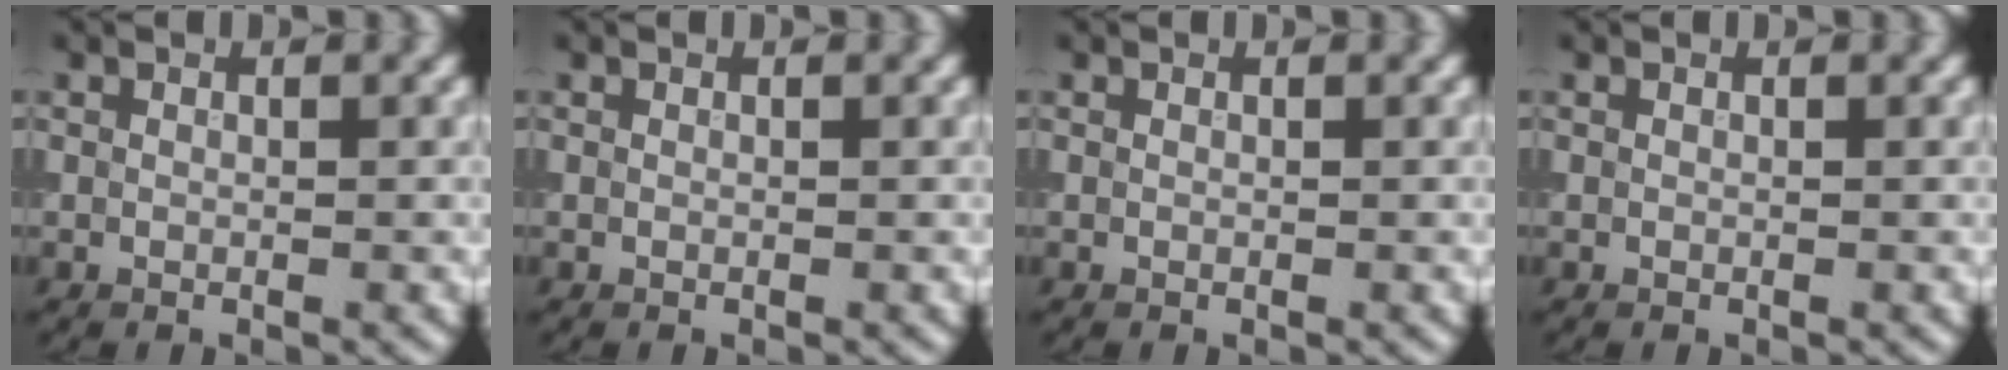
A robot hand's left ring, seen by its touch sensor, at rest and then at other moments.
{"total": 0.0}
{"total": 0.0}
{"total": 0.0}